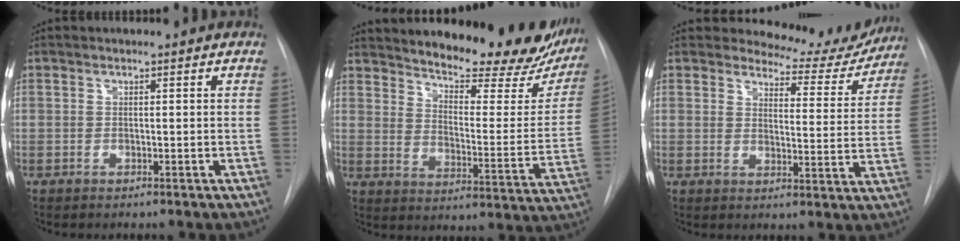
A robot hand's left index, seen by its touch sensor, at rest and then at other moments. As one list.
[{"total": 24.5, "force": [21.0, 5.7, 11.3], "torque": [-0.161, -0.054, 0.262]}, {"total": 10.4, "force": [10.0, 2.9, 0.5], "torque": [0.011, -0.037, 0.106]}]